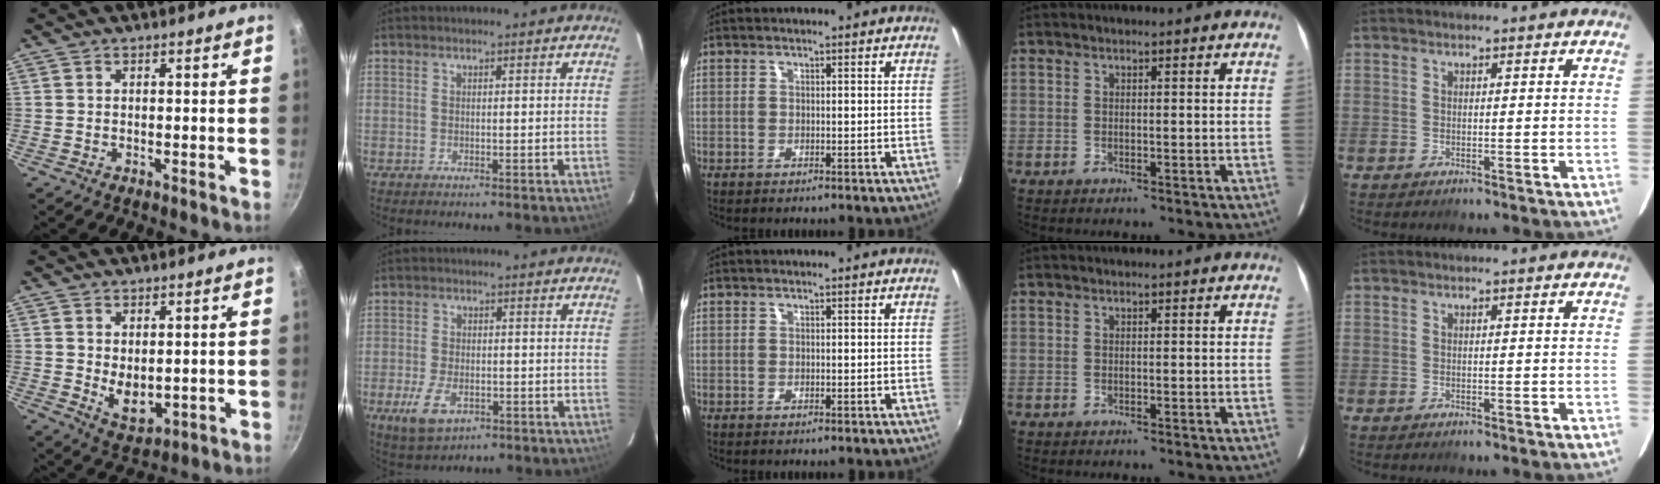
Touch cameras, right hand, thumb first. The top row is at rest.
{"thumb": {"total": 5.9, "force": [0.7, 3.7, 4.6], "torque": [-0.063, -0.020, 0.025]}, "index": {"total": 7.1, "force": [-3.1, 3.9, 5.2], "torque": [-0.120, -0.010, -0.051]}}